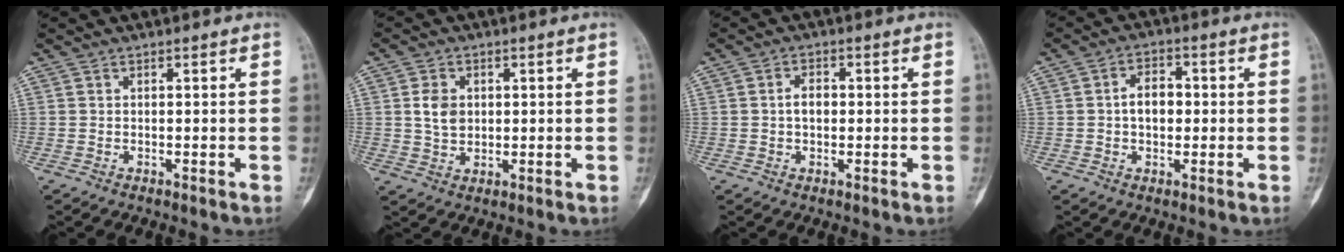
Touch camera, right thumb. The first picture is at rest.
{"total": 4.9, "force": [0.9, 3.7, 3.1], "torque": [-0.040, -0.006, 0.018]}
{"total": 3.0, "force": [0.0, 2.0, 2.2], "torque": [-0.032, 0.008, -0.004]}
{"total": 5.5, "force": [0.0, 3.8, 4.1], "torque": [-0.053, 0.015, -0.005]}